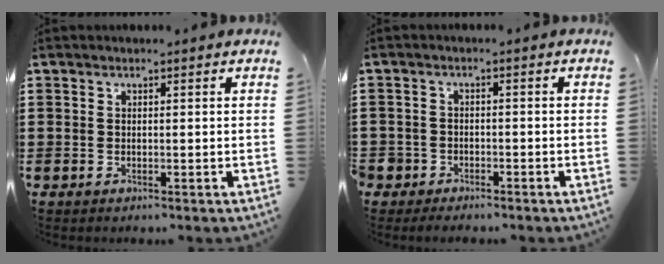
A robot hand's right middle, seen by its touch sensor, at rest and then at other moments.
{"total": 2.2, "force": [-1.9, 0.9, -0.2], "torque": [-0.003, 0.001, -0.046]}